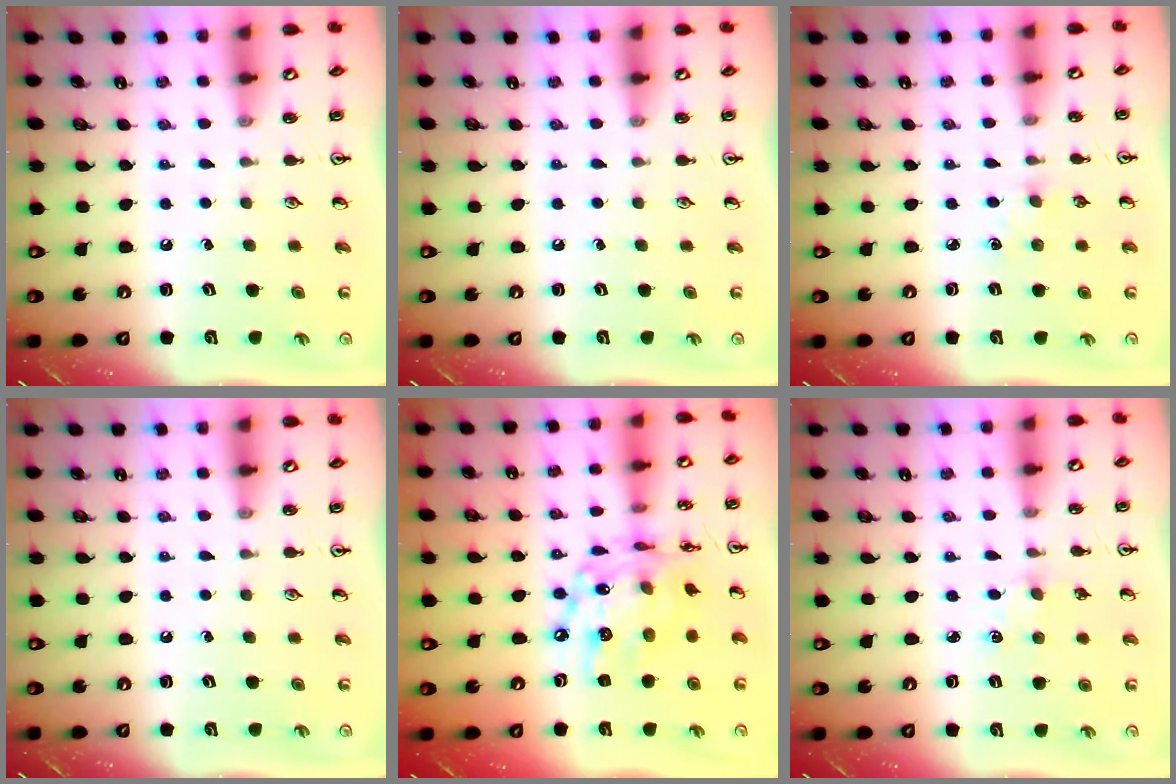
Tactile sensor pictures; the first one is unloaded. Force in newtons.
{"total": 0.0}
{"total": 2.9, "press": 2.9, "slide": 0.4}
{"total": 0.0}
{"total": 17.9, "press": 17.9, "slide": 1.3}
{"total": 1.7, "press": 1.7, "slide": 0.3}